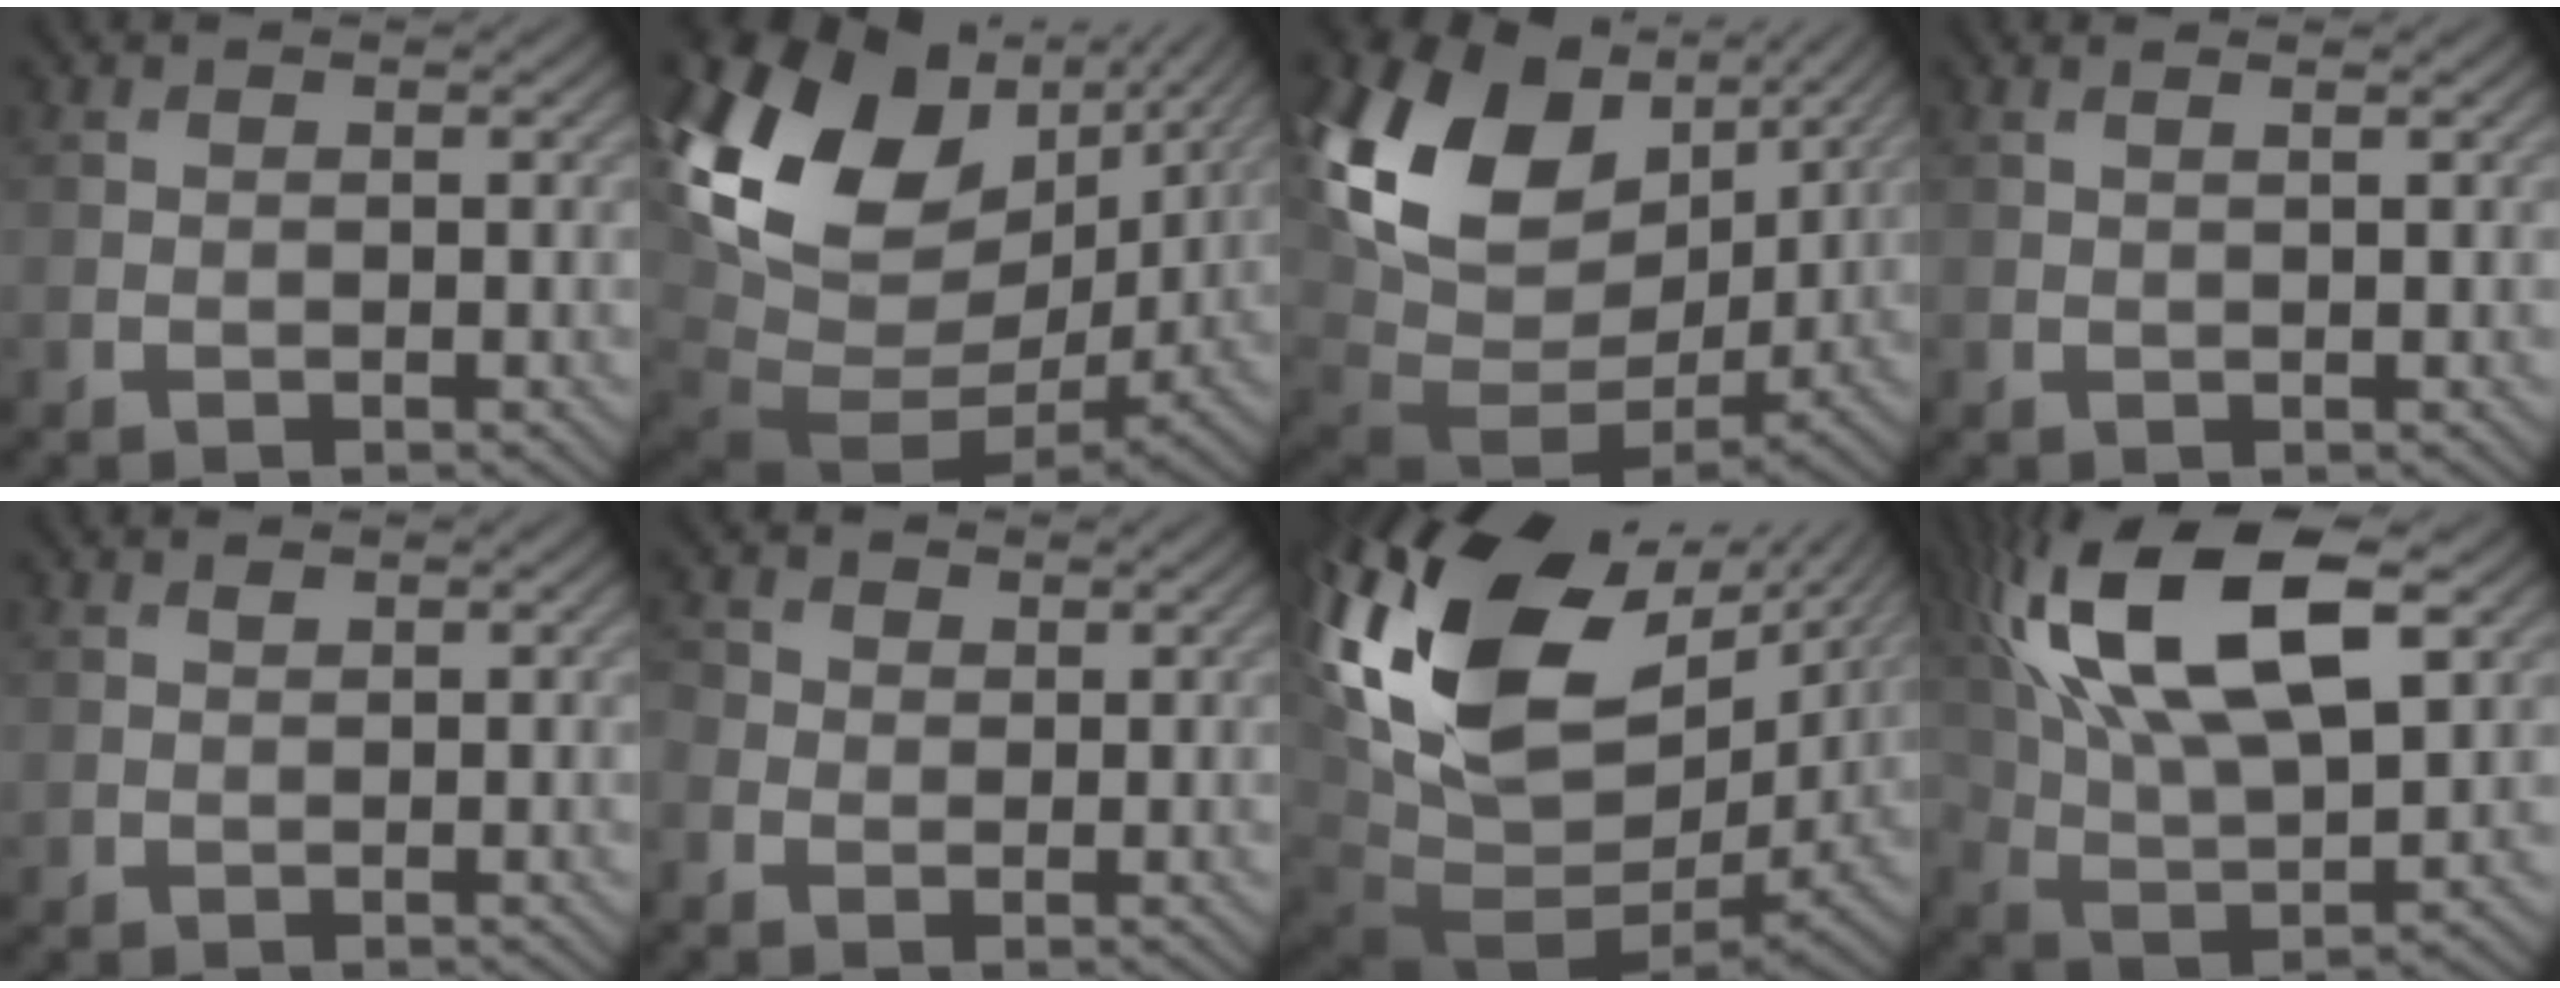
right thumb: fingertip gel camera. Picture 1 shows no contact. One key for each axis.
{"total": 20.4, "fx": 4.4, "fy": 14.0, "fz": 14.2, "tx": -0.297, "ty": -0.026, "tz": 0.117}
{"total": 19.2, "fx": 5.6, "fy": 13.2, "fz": 12.8, "tx": -0.281, "ty": -0.016, "tz": 0.134}
{"total": 0.8, "fx": 0.5, "fy": 0.0, "fz": 0.6, "tx": -0.012, "ty": 0.001, "tz": 0.006}
{"total": 0.7, "fx": 0.5, "fy": 0.4, "fz": 0.3, "tx": -0.010, "ty": -0.002, "tz": 0.014}
{"total": 2.6, "fx": 0.1, "fy": 2.4, "fz": 1.1, "tx": -0.033, "ty": 0.004, "tz": -0.001}
{"total": 21.7, "fx": 5.2, "fy": 13.9, "fz": 15.8, "tx": -0.334, "ty": -0.027, "tz": 0.135}
{"total": 17.8, "fx": 7.1, "fy": 8.0, "fz": 14.1, "tx": -0.307, "ty": 0.033, "tz": 0.118}